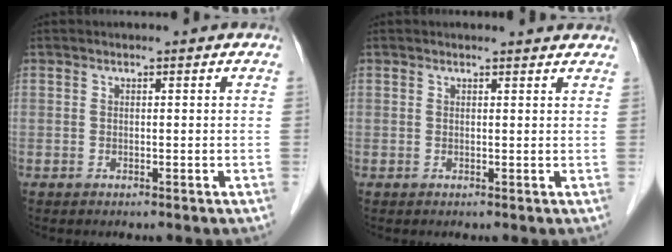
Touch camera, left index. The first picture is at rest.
{"total": 3.5, "force": [3.4, 0.3, 0.6], "torque": [-0.012, 0.005, 0.030]}